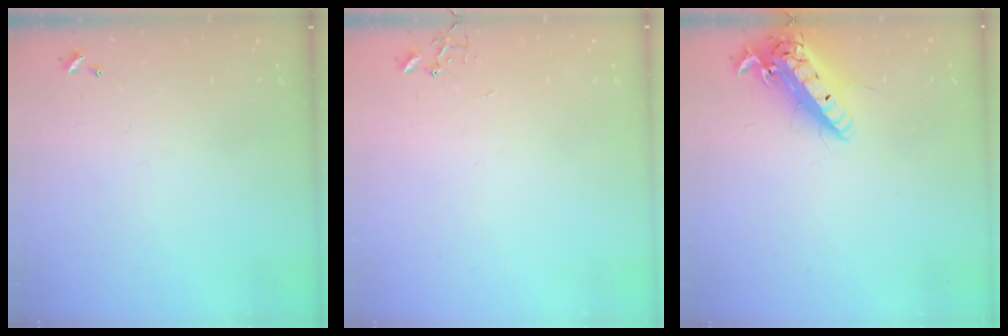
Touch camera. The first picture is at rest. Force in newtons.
{"total": 0.0}
{"total": 17.4, "press": 16.9, "slide": 4.1}